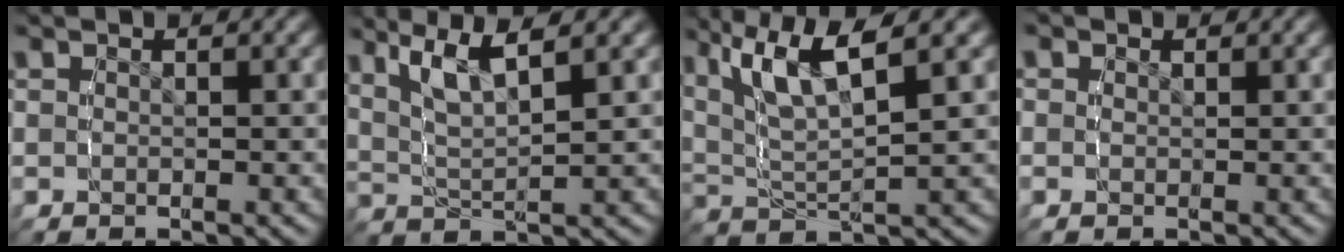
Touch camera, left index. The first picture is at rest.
{"total": 5.2, "force": [2.9, 2.2, 3.7], "torque": [-0.084, -0.004, 0.051]}
{"total": 7.0, "force": [3.4, 3.2, 5.1], "torque": [-0.112, -0.003, 0.062]}
{"total": 0.7, "force": [0.1, 0.6, 0.1], "torque": [-0.001, -0.007, 0.003]}